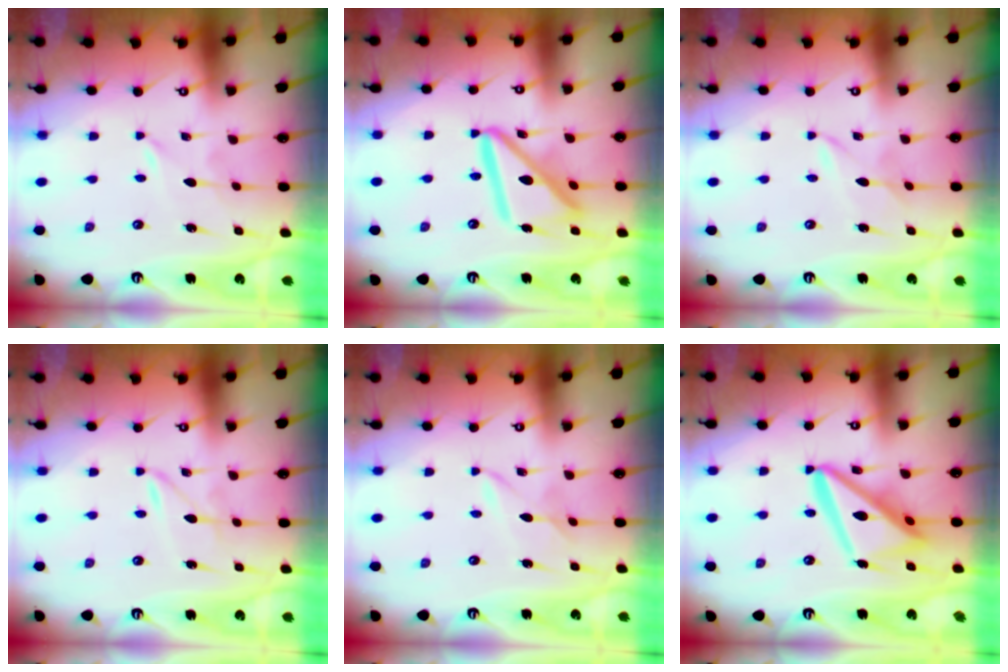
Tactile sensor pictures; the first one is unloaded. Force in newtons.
{"total": 17.6, "press": 17.4, "slide": 2.0}
{"total": 2.1, "press": 2.0, "slide": 0.2}
{"total": 1.6, "press": 1.6, "slide": 0.2}
{"total": 2.1, "press": 2.1, "slide": 0.3}
{"total": 16.5, "press": 16.4, "slide": 1.9}